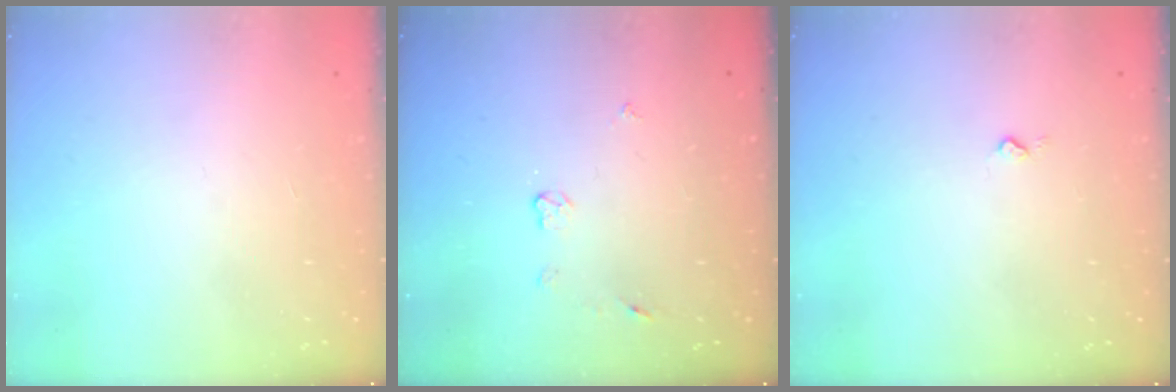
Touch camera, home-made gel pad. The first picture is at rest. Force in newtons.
{"total": 4.3, "press": 4.3, "slide": 0.5}
{"total": 2.7, "press": 2.6, "slide": 0.4}